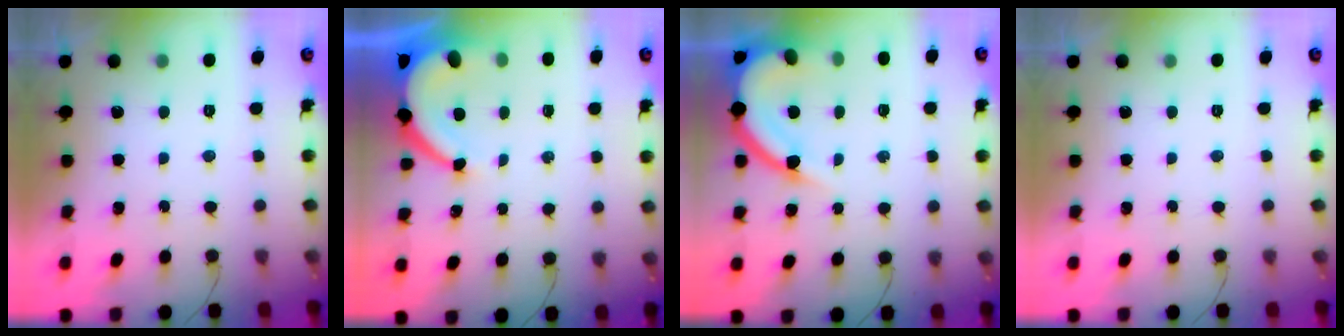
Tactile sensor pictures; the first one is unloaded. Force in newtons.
{"total": 7.3, "press": 7.2, "slide": 0.9}
{"total": 11.9, "press": 11.9, "slide": 0.8}
{"total": 0.0}